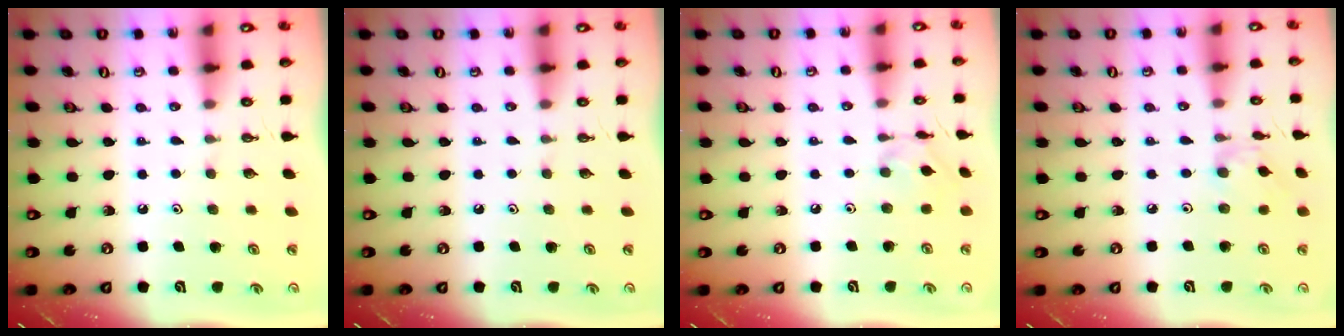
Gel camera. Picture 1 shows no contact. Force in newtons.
{"total": 0.0}
{"total": 3.1, "press": 3.1, "slide": 0.2}
{"total": 2.7, "press": 2.6, "slide": 0.3}